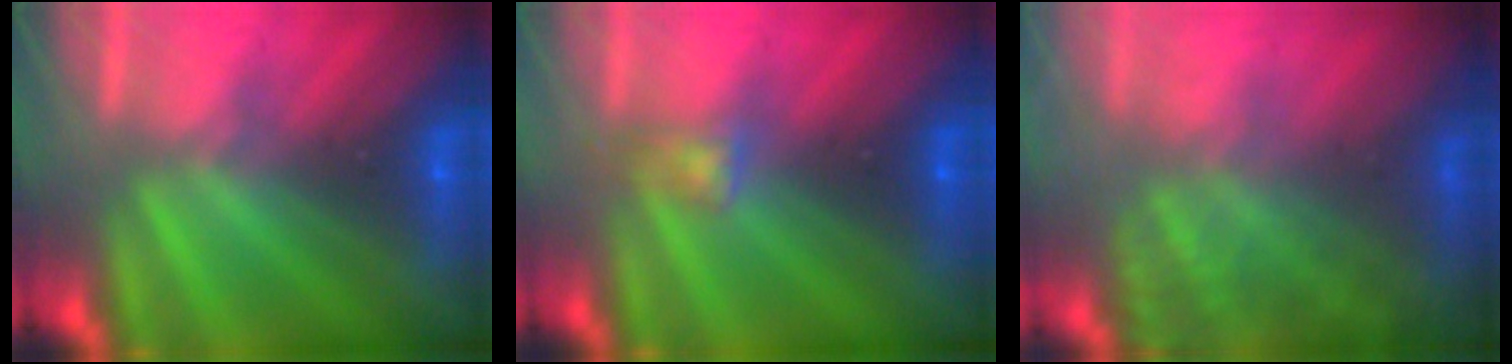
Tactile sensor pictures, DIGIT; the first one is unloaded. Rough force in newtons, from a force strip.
{"total": 3.2}
{"total": 10.2}